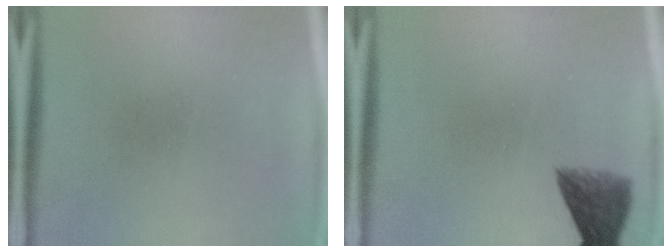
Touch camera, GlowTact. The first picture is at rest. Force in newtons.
{"total": 5.7}